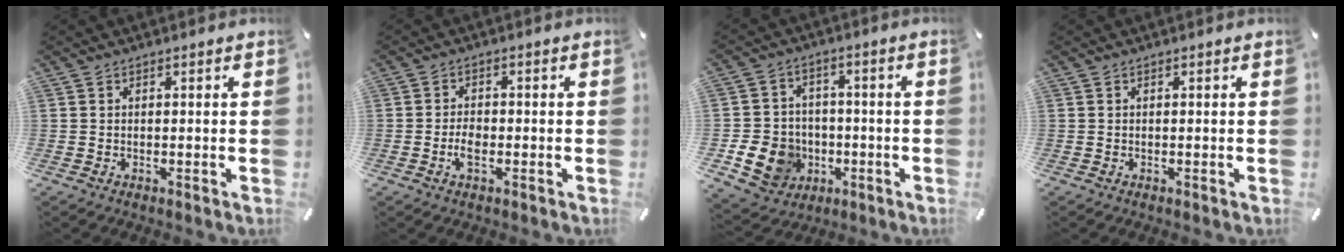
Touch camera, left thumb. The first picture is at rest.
{"total": 3.2, "force": [-1.2, 1.7, 2.5], "torque": [-0.053, 0.001, -0.020]}
{"total": 11.1, "force": [-3.5, 9.7, 4.2], "torque": [-0.096, 0.026, -0.056]}
{"total": 0.0}